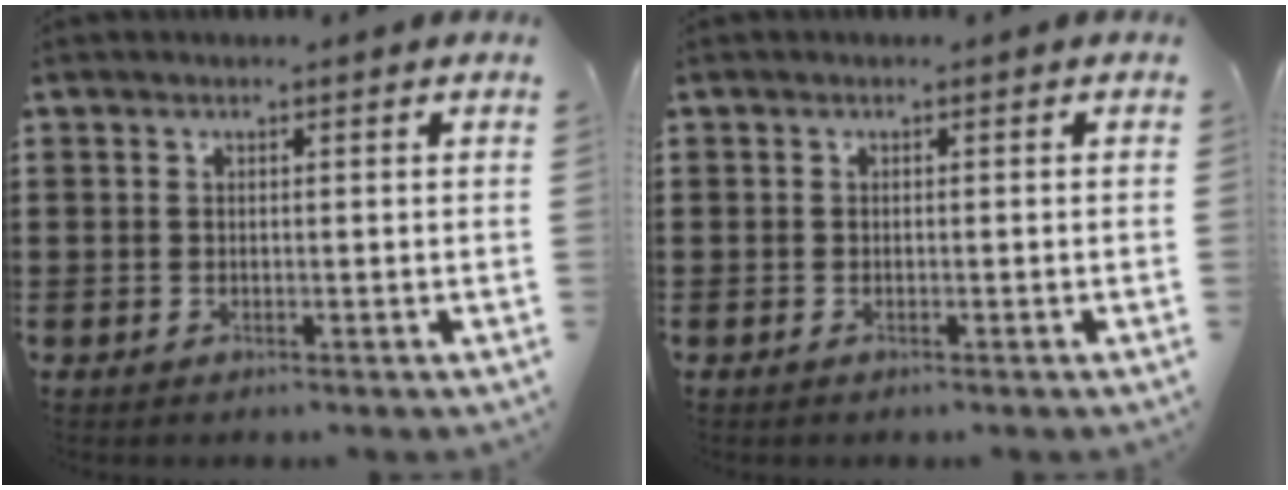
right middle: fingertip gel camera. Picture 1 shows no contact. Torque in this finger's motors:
{"motor_torque": [-0.11, 0.04, -0.01, -0.01]}